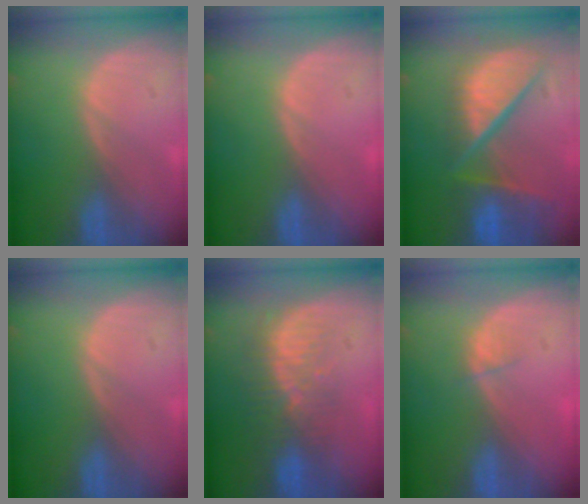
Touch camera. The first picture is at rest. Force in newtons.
{"total": 0.0}
{"total": 12.1, "press": 9.9, "slide": 6.9}
{"total": 0.0}
{"total": 8.1, "press": 7.2, "slide": 3.8}
{"total": 1.1, "press": 1.0, "slide": 0.4}